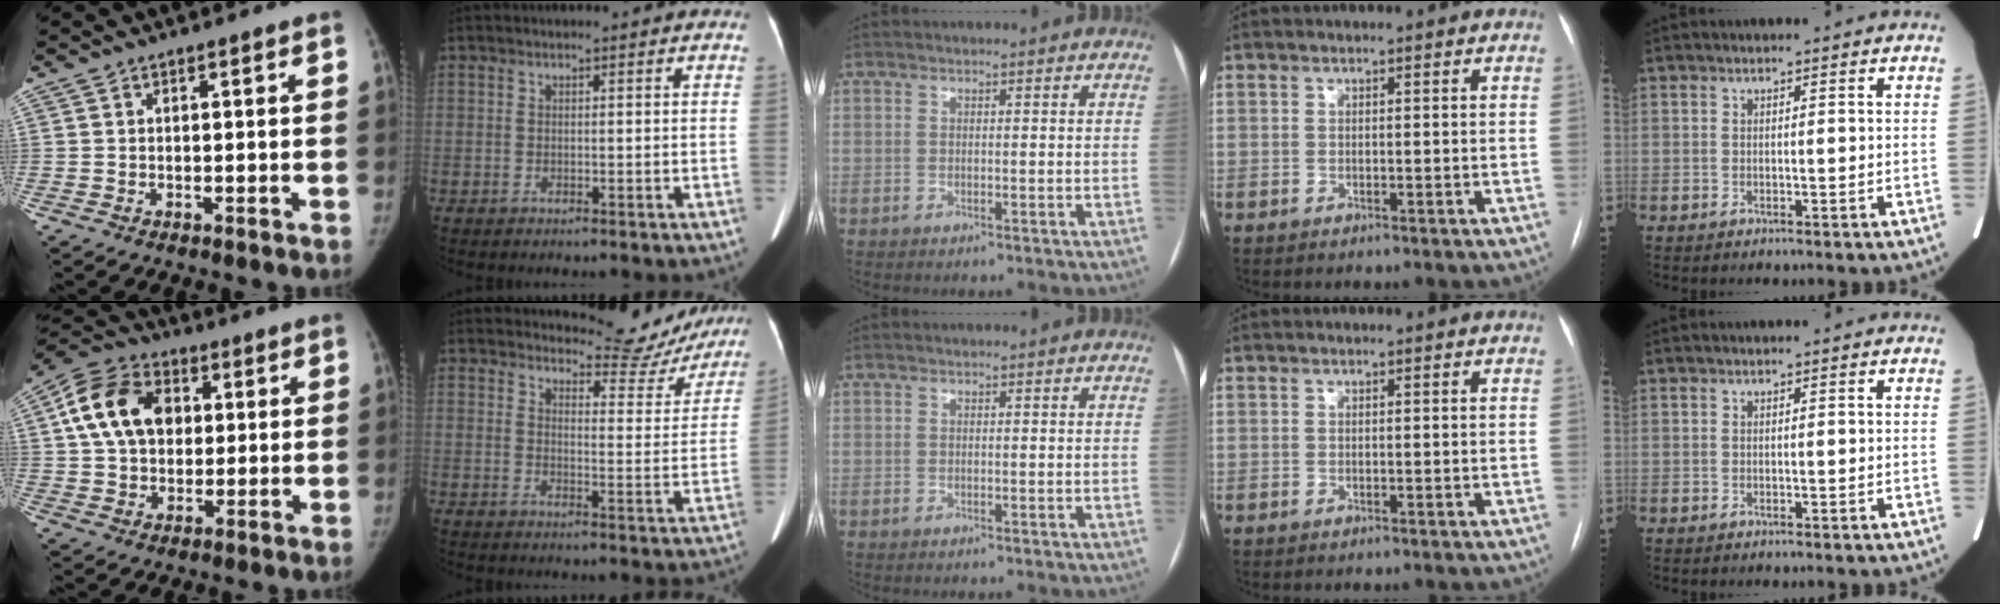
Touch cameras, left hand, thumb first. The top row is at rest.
{"thumb": {"total": 14.7, "force": [3.1, 10.7, 9.7], "torque": [-0.159, 0.013, 0.045]}, "index": {"total": 11.1, "force": [10.8, 2.5, 0.5], "torque": [0.008, -0.028, 0.118]}}